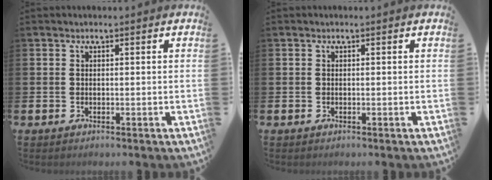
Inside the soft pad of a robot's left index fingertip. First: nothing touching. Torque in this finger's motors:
{"motor_torque": [-0.06, 0.05, 0.00, -0.01]}